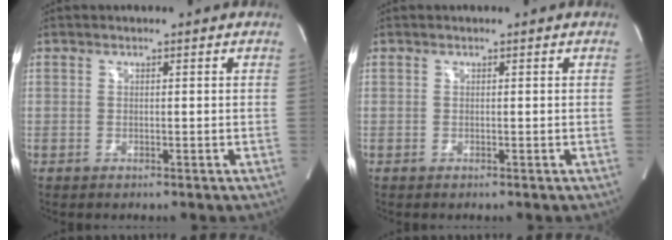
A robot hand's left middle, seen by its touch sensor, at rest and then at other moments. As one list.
[{"total": 0.0}]